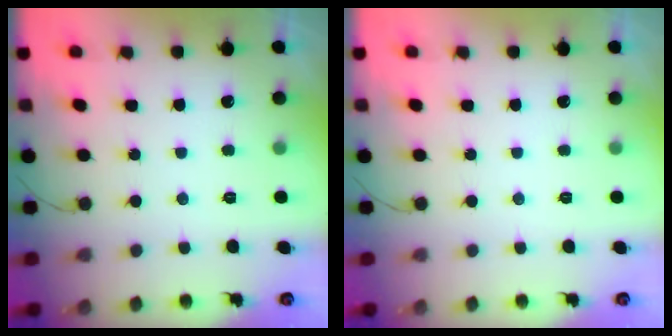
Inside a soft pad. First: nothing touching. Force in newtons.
{"total": 0.0}